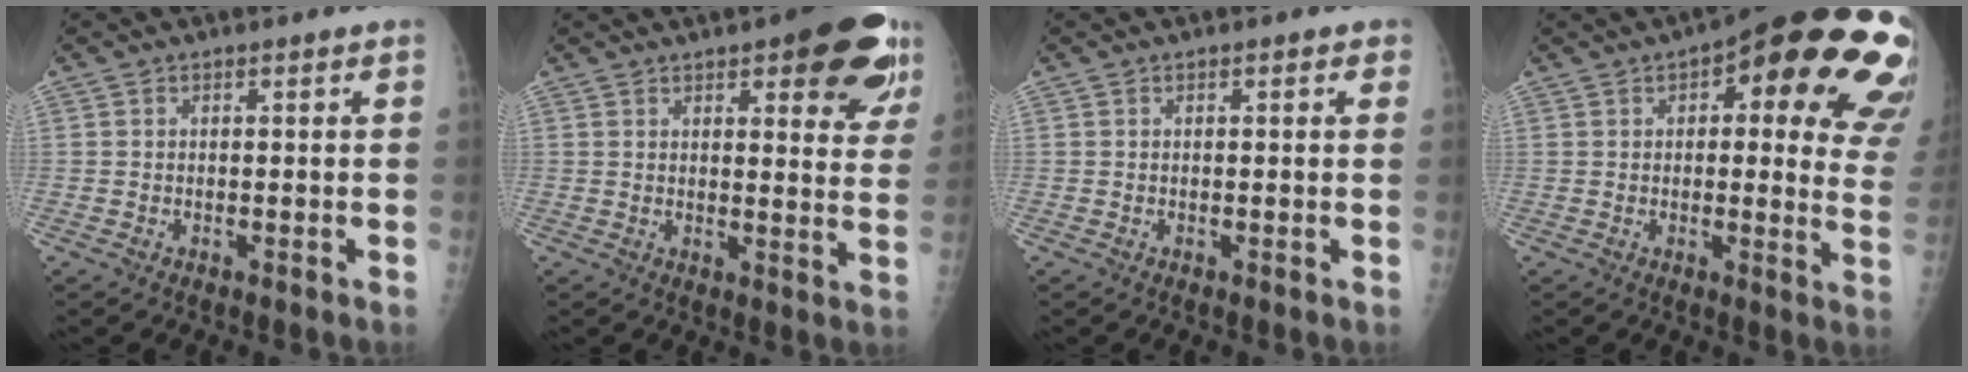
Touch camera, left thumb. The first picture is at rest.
{"total": 15.0, "force": [8.4, 5.2, 11.4], "torque": [-0.098, -0.037, 0.094]}
{"total": 1.2, "force": [0.5, 0.6, 0.9], "torque": [-0.007, 0.002, 0.004]}
{"total": 25.5, "force": [11.3, 8.8, 21.0], "torque": [-0.174, -0.011, 0.131]}